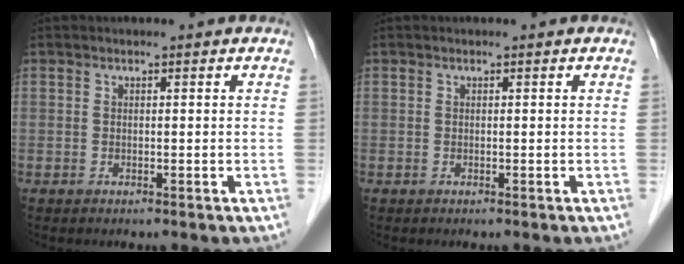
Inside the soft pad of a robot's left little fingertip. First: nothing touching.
{"total": 0.0}